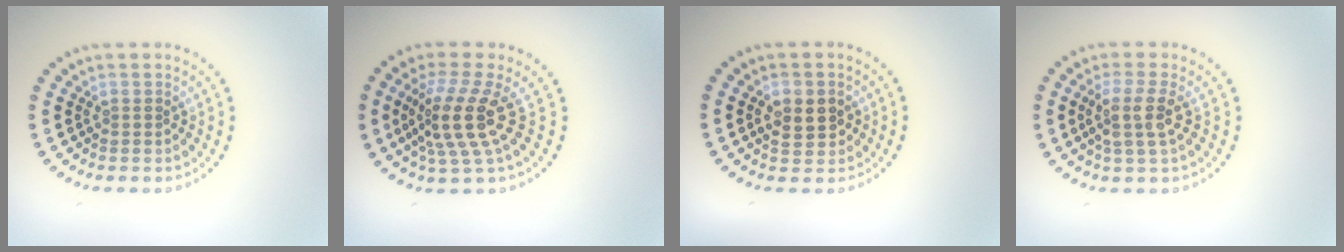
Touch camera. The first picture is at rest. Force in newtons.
{"total": 4.6, "press": 3.4, "slide": 3.0}
{"total": 2.8, "press": 2.7, "slide": 0.3}
{"total": 3.1, "press": 2.4, "slide": 1.9}